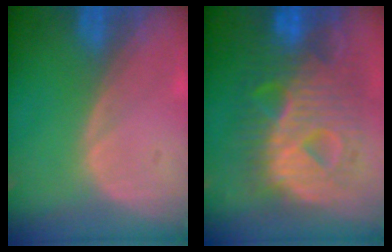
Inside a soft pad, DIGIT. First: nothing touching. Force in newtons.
{"total": 12.7, "press": 12.7, "slide": 1.2}